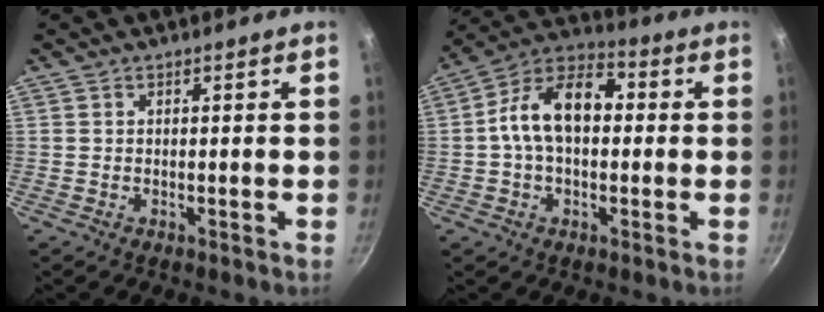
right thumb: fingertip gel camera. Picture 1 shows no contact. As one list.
[{"total": 13.6, "force": [0.7, 8.6, 10.5], "torque": [-0.151, 0.040, -0.008]}]